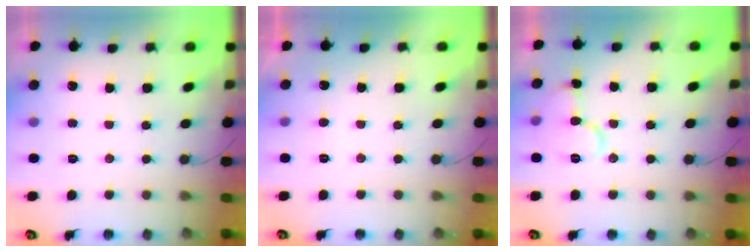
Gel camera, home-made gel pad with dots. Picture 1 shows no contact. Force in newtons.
{"total": 2.3, "press": 2.3, "slide": 0.2}
{"total": 9.6, "press": 9.5, "slide": 1.2}